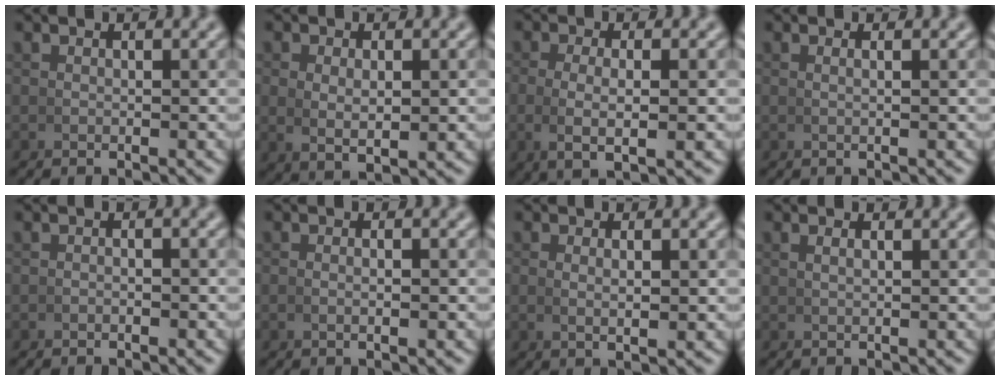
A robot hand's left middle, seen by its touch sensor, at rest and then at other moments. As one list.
[{"total": 2.8, "force": [0.4, 1.3, 2.4], "torque": [-0.051, -0.016, 0.021]}, {"total": 4.0, "force": [-0.1, 1.2, 3.8], "torque": [-0.080, -0.007, 0.006]}, {"total": 0.7, "force": [0.2, -0.2, 0.6], "torque": [-0.012, 0.000, 0.004]}, {"total": 0.6, "force": [-0.6, 0.1, 0.2], "torque": [-0.001, 0.004, -0.014]}, {"total": 1.1, "force": [-0.4, 0.2, 1.0], "torque": [-0.020, 0.000, -0.005]}, {"total": 1.6, "force": [0.3, 0.2, 1.5], "torque": [-0.030, -0.006, 0.011]}, {"total": 0.7, "force": [0.3, -0.2, 0.5], "torque": [-0.008, 0.002, 0.008]}]